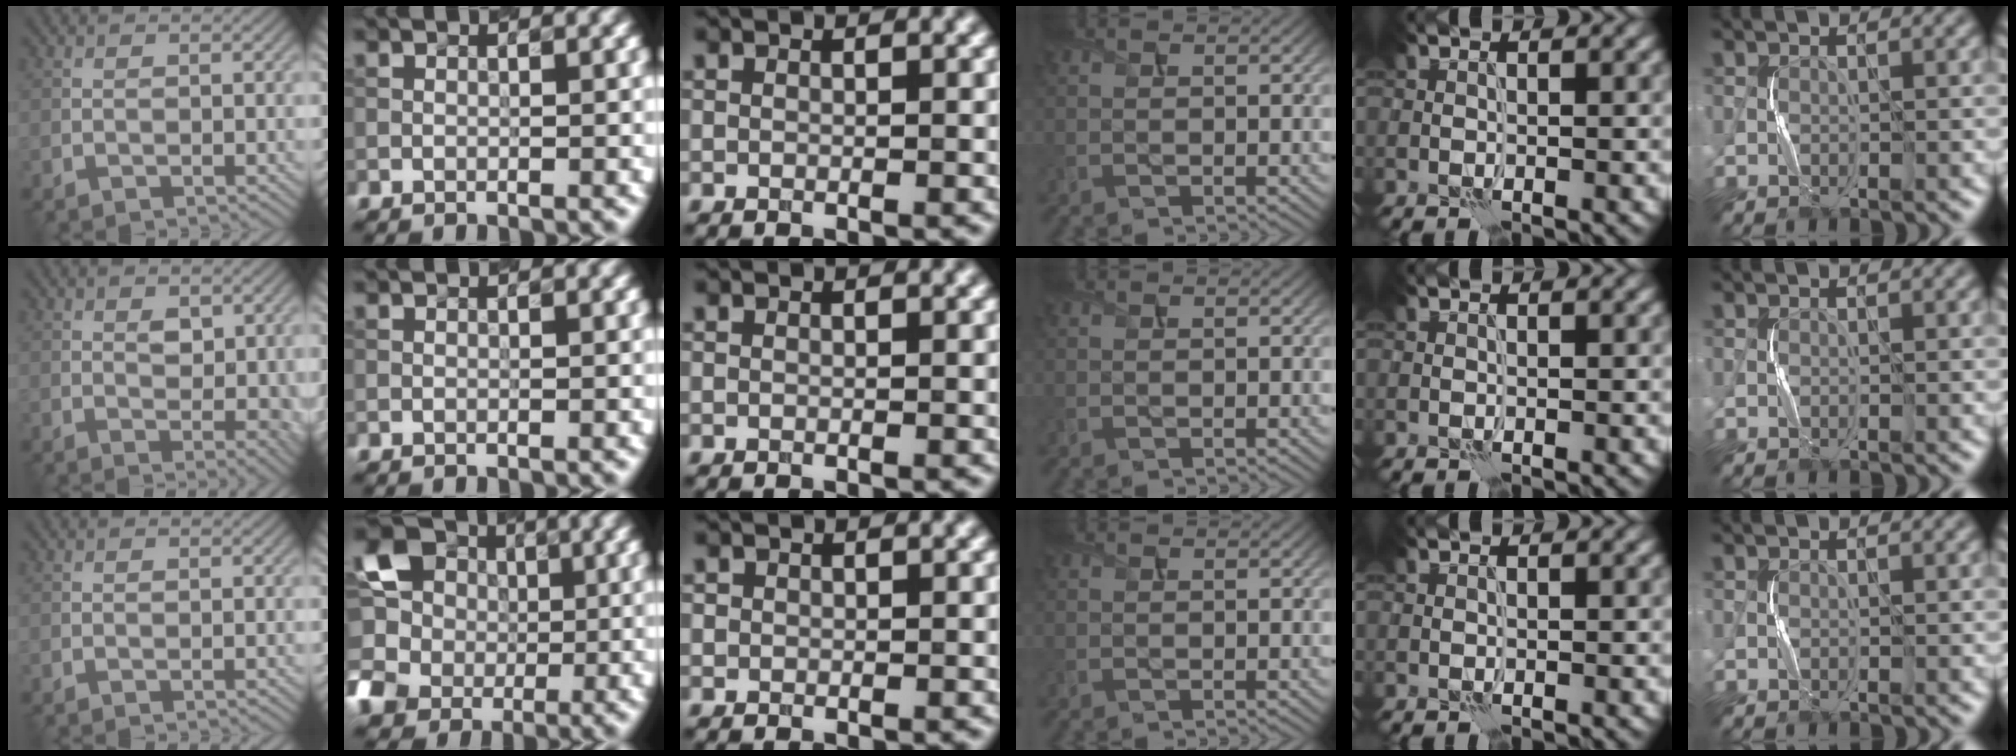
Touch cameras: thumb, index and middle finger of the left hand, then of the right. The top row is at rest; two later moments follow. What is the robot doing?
{"motion": "squeeze", "object": "stress ball aka squeeze ball"}